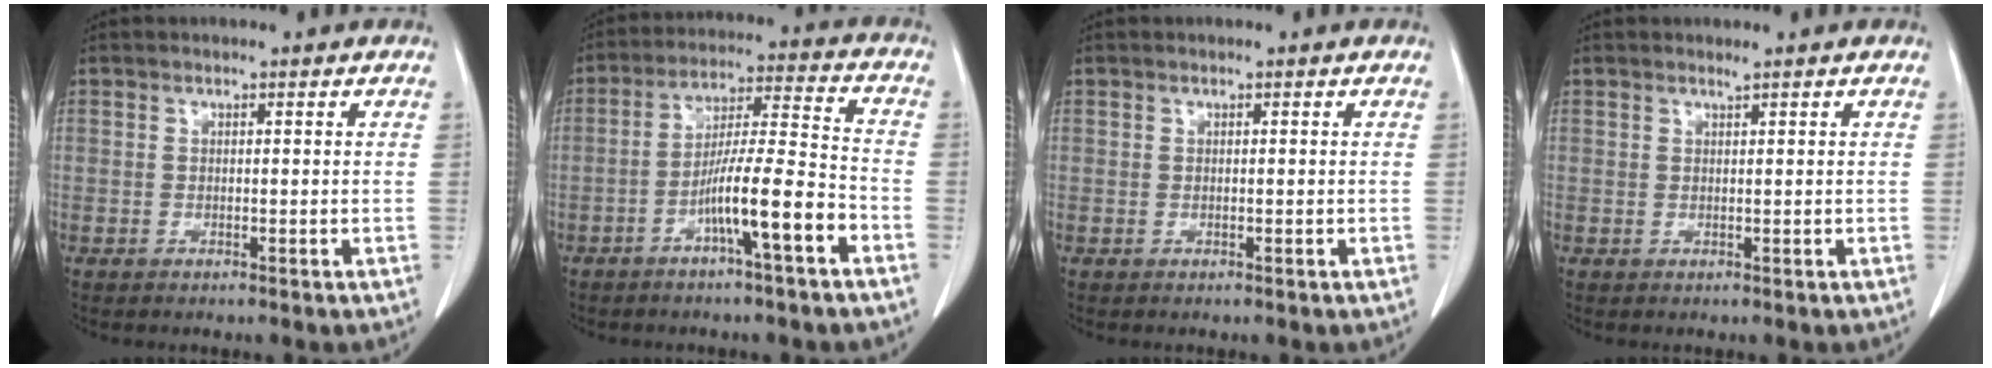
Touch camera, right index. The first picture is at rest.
{"total": 11.6, "force": [-5.2, 0.5, 10.3], "torque": [-0.182, 0.013, -0.089]}
{"total": 0.0}
{"total": 0.6, "force": [0.5, 0.1, 0.2], "torque": [-0.007, 0.003, 0.013]}